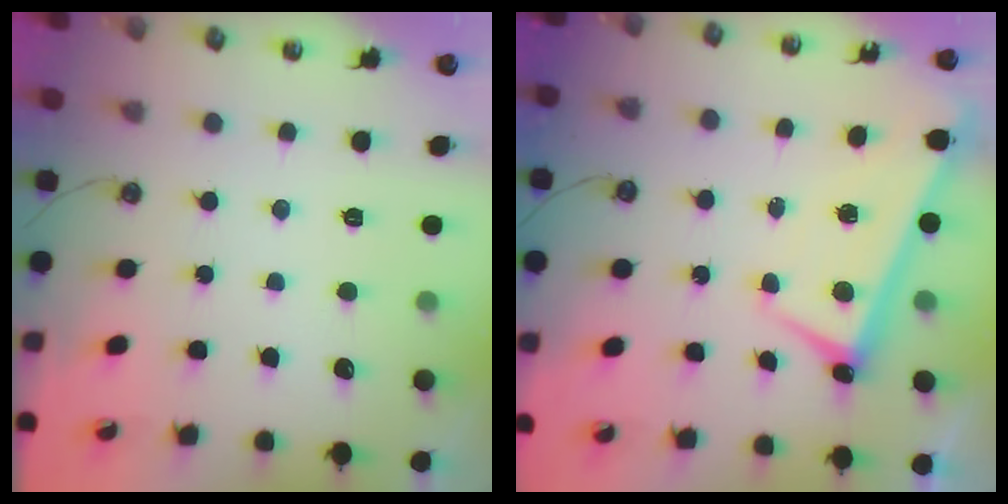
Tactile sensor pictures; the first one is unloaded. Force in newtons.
{"total": 1.3, "press": 1.2, "slide": 0.3}